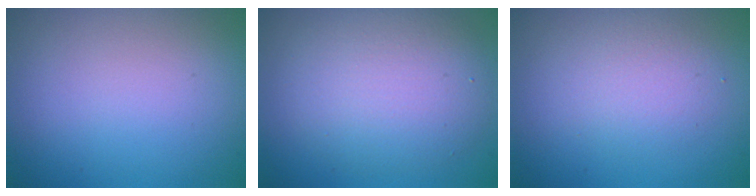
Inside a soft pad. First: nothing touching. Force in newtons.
{"total": 5.8, "press": 5.8, "slide": 0.2}
{"total": 2.6, "press": 2.6, "slide": 0.2}